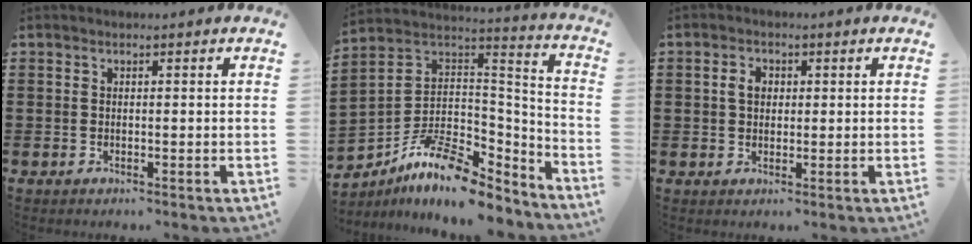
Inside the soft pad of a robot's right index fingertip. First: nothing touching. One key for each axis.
{"total": 10.6, "fx": -7.0, "fy": 5.7, "fz": 5.6, "tx": -0.118, "ty": 0.015, "tz": -0.126}
{"total": 2.7, "fx": 0.4, "fy": 2.0, "fz": 1.8, "tx": -0.041, "ty": 0.010, "tz": 0.006}